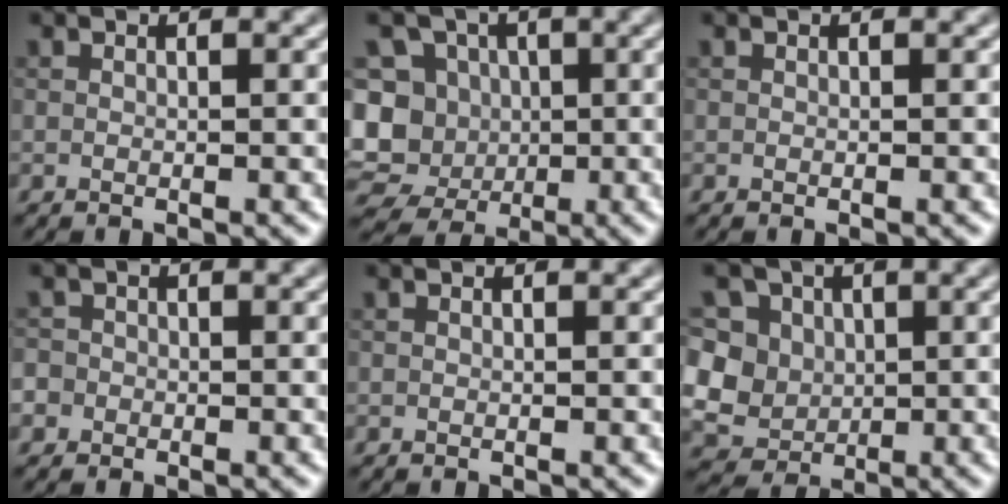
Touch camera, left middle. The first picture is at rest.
{"total": 13.0, "force": [-1.0, 11.9, 5.2], "torque": [-0.118, 0.018, -0.043]}
{"total": 0.0}
{"total": 2.3, "force": [-0.8, 2.1, 0.4], "torque": [0.007, 0.008, -0.028]}
{"total": 0.0}
{"total": 9.0, "force": [2.9, 7.3, 4.3], "torque": [-0.075, 0.022, 0.020]}